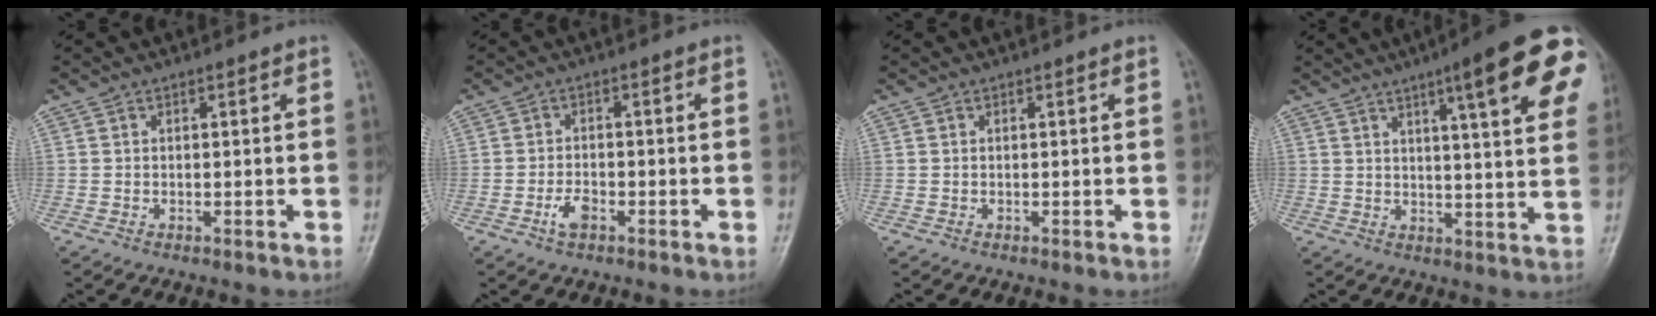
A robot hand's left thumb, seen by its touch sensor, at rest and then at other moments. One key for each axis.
{"total": 3.2, "fx": -1.7, "fy": 1.6, "fz": 2.1, "tx": -0.042, "ty": 0.011, "tz": -0.033}
{"total": 0.0}
{"total": 18.0, "fx": 8.0, "fy": 3.2, "fz": 15.8, "tx": -0.186, "ty": -0.017, "tz": 0.098}